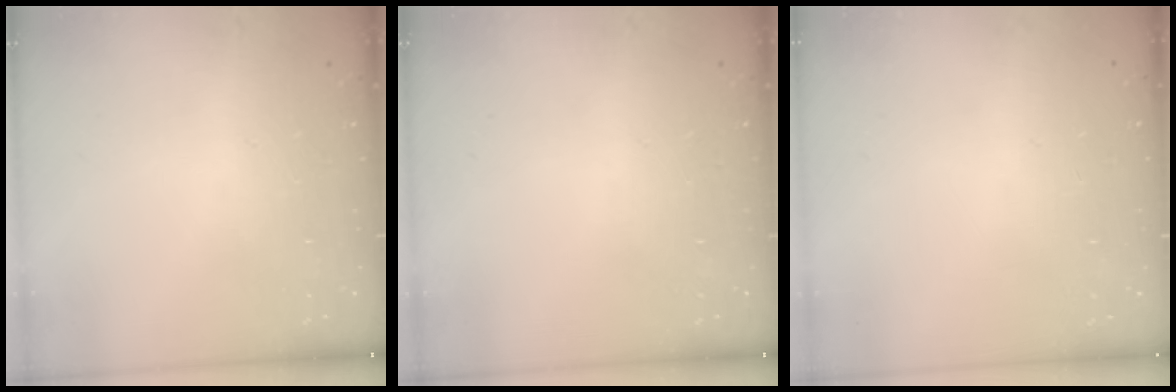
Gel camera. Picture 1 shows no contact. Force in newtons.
{"total": 0.0}
{"total": 0.0}